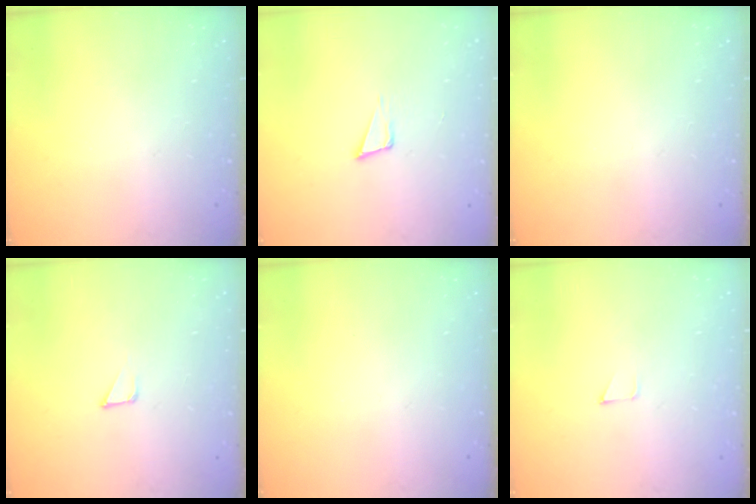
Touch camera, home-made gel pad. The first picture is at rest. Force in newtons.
{"total": 4.0, "press": 2.7, "slide": 2.9}
{"total": 0.0}
{"total": 1.7, "press": 1.7, "slide": 0.0}
{"total": 0.0}
{"total": 2.6, "press": 2.6, "slide": 0.2}